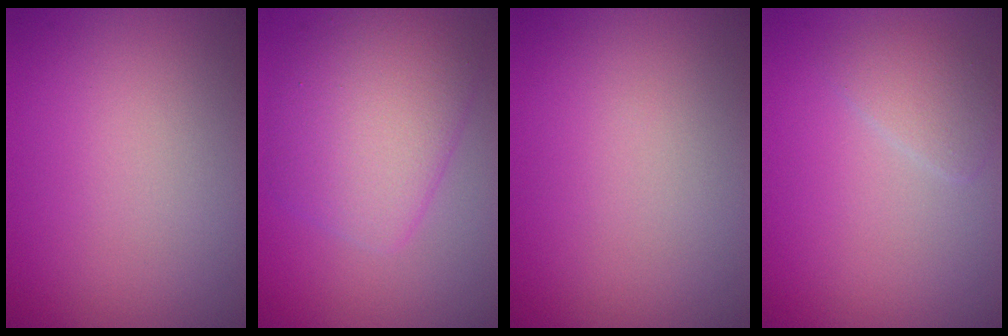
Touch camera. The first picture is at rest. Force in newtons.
{"total": 5.8, "press": 5.8, "slide": 0.1}
{"total": 0.0}
{"total": 1.7, "press": 1.7, "slide": 0.1}